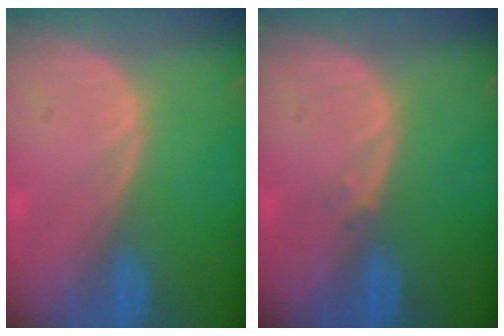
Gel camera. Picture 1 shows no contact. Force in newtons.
{"total": 0.7, "press": 0.7, "slide": 0.1}